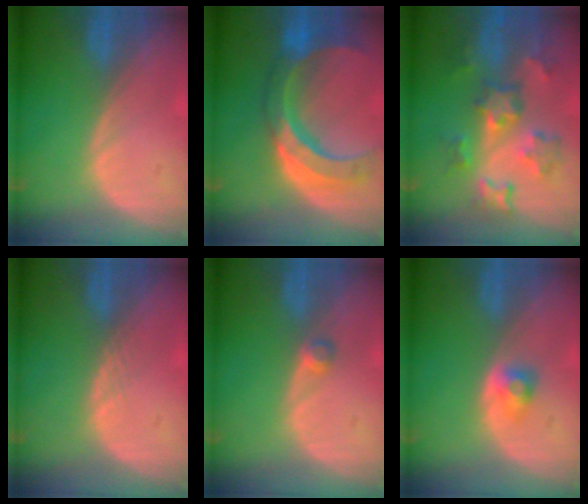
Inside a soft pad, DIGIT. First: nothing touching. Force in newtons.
{"total": 11.6, "press": 9.8, "slide": 6.2}
{"total": 8.8, "press": 7.8, "slide": 4.2}
{"total": 1.0, "press": 0.8, "slide": 0.5}
{"total": 1.6, "press": 1.4, "slide": 0.8}
{"total": 2.6, "press": 2.3, "slide": 1.2}